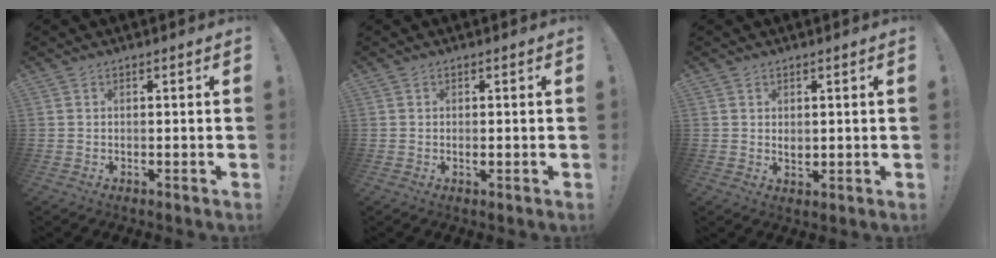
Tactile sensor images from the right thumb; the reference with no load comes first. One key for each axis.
{"total": 0.8, "fx": 0.0, "fy": 0.2, "fz": 0.7, "tx": -0.007, "ty": -0.004, "tz": -0.003}
{"total": 1.9, "fx": 0.9, "fy": 1.3, "fz": 1.2, "tx": -0.012, "ty": -0.006, "tz": 0.014}